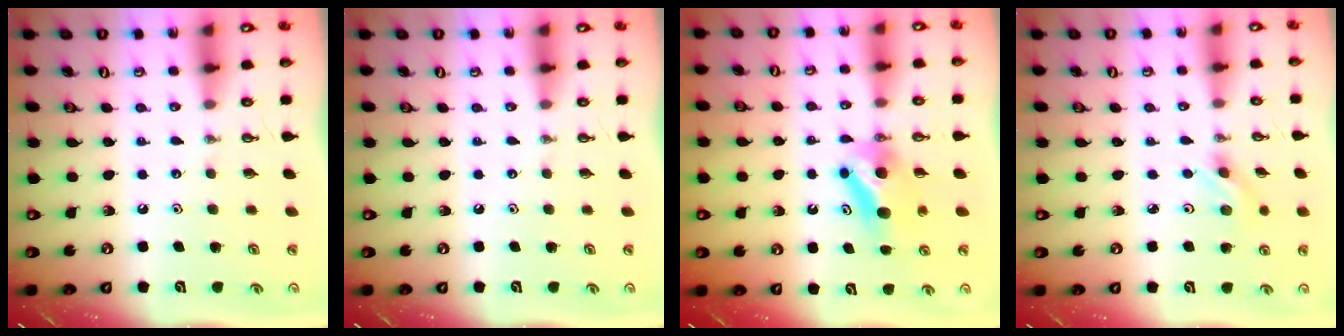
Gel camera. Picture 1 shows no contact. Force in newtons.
{"total": 0.0}
{"total": 7.2, "press": 6.8, "slide": 2.3}
{"total": 2.6, "press": 2.3, "slide": 1.1}